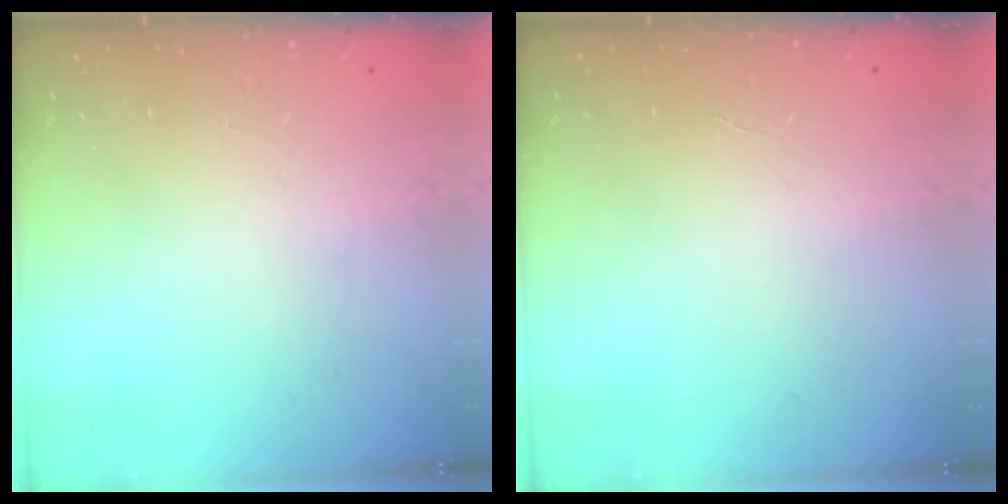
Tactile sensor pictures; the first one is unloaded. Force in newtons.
{"total": 1.3, "press": 1.3, "slide": 0.1}